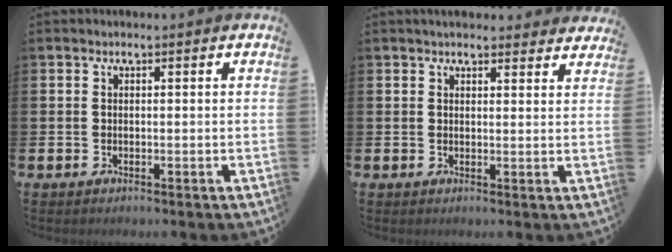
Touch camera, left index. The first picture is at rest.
{"total": 2.8, "force": [2.7, 0.5, 0.2], "torque": [0.004, -0.015, 0.047]}